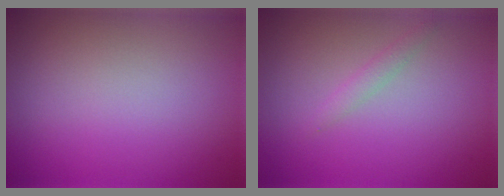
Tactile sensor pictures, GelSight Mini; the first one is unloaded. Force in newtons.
{"total": 1.0, "press": 0.9, "slide": 0.1}